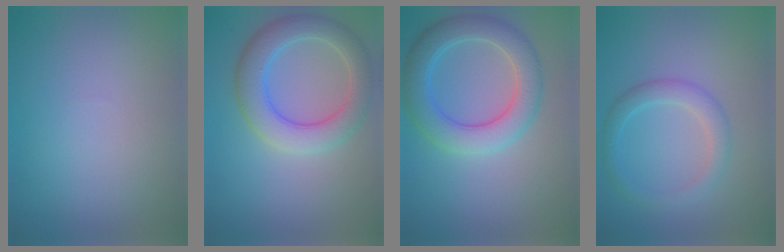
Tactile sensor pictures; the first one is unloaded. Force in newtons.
{"total": 5.5, "press": 5.5, "slide": 0.3}
{"total": 5.6, "press": 5.6, "slide": 0.2}
{"total": 2.8, "press": 2.8, "slide": 0.1}